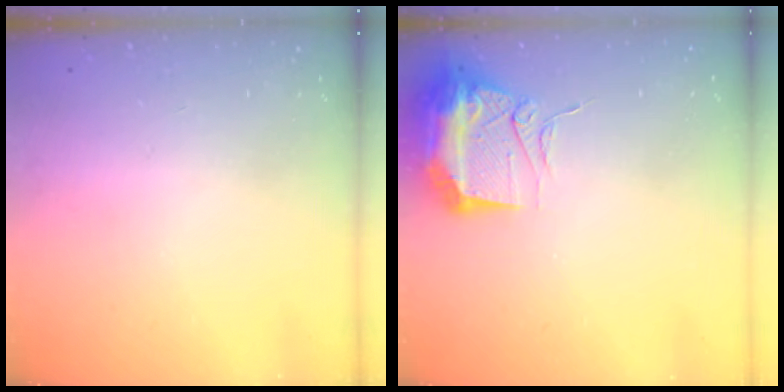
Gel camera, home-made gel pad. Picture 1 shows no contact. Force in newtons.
{"total": 12.6, "press": 12.5, "slide": 1.2}